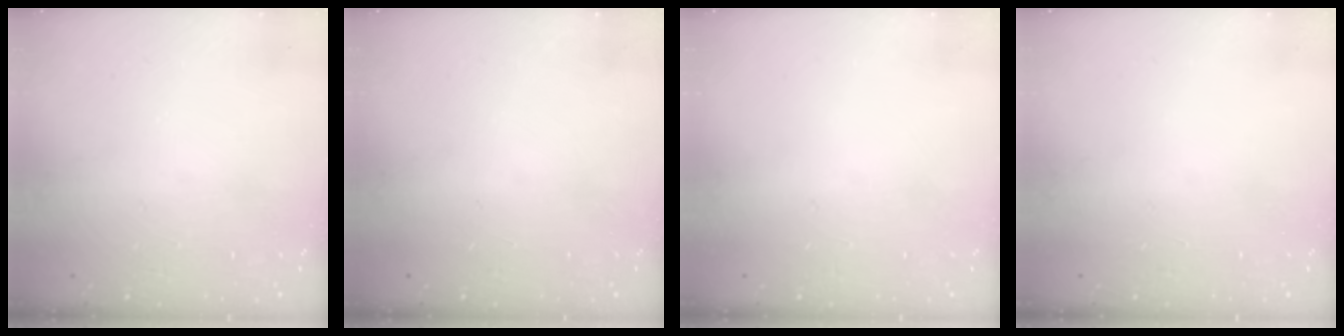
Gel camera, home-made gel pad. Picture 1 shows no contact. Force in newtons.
{"total": 0.0}
{"total": 0.0}
{"total": 0.0}